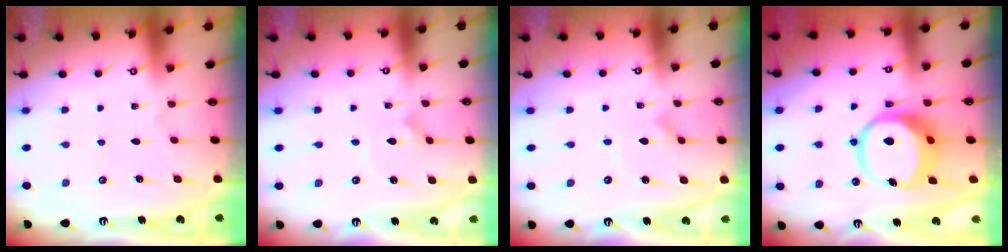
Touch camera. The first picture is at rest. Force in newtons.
{"total": 2.7, "press": 2.7, "slide": 0.1}
{"total": 2.2, "press": 2.2, "slide": 0.2}
{"total": 9.9, "press": 9.8, "slide": 1.2}